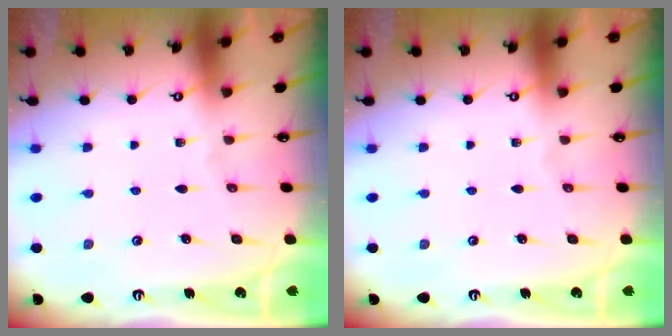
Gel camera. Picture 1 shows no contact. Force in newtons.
{"total": 0.0}